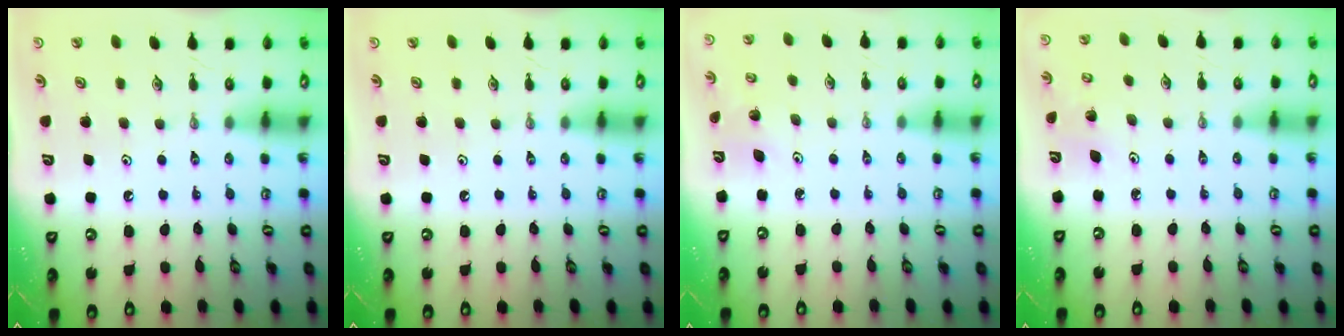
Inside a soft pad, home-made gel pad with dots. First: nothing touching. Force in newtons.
{"total": 0.0}
{"total": 2.6, "press": 2.6, "slide": 0.2}
{"total": 3.3, "press": 3.3, "slide": 0.2}